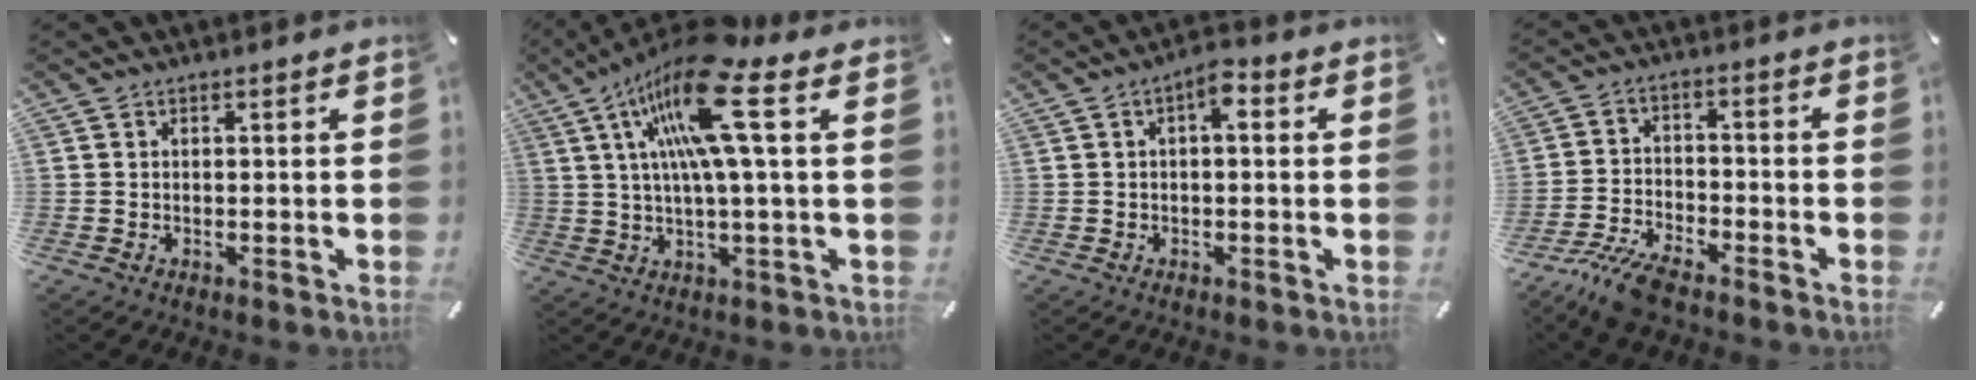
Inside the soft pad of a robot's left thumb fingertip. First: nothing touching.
{"total": 17.0, "force": [6.4, 3.0, 15.5], "torque": [-0.308, -0.010, 0.093]}
{"total": 4.2, "force": [0.6, 1.8, 3.8], "torque": [-0.067, 0.011, 0.007]}
{"total": 8.4, "force": [-6.9, 2.1, 4.3], "torque": [-0.096, 0.022, -0.135]}